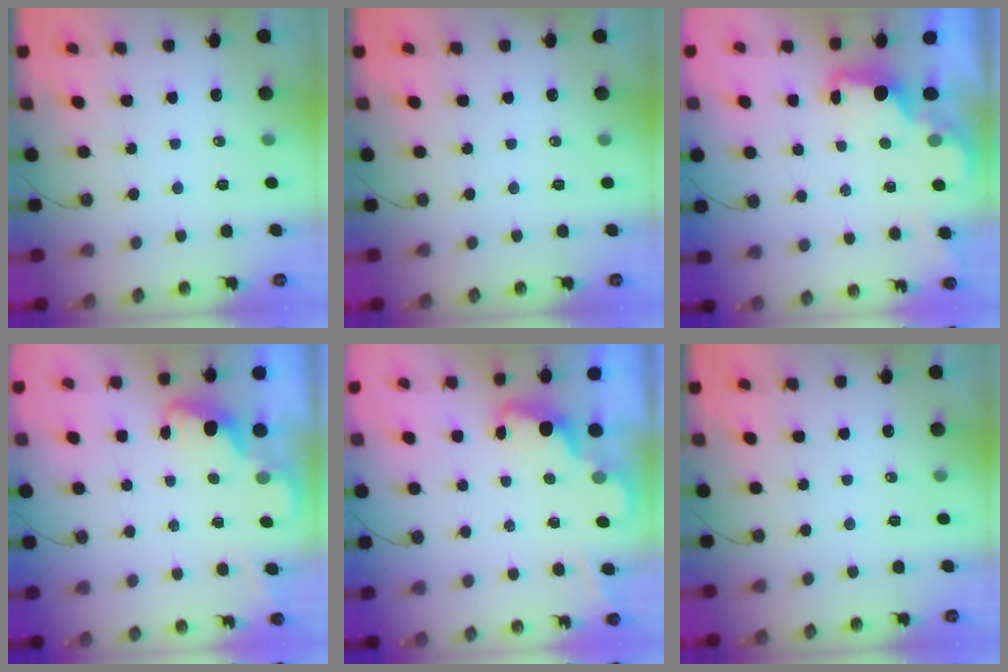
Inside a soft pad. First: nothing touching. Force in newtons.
{"total": 0.0}
{"total": 2.1, "press": 2.0, "slide": 0.8}
{"total": 2.5, "press": 2.4, "slide": 0.7}
{"total": 2.2, "press": 2.1, "slide": 0.5}
{"total": 0.0}